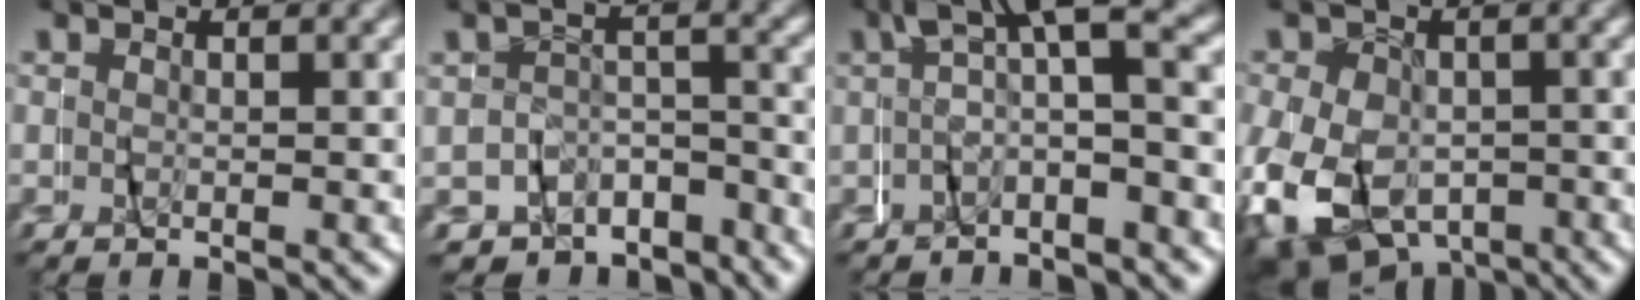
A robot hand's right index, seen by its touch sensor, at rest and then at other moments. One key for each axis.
{"total": 5.0, "fx": -4.4, "fy": 2.2, "fz": -0.7, "tx": 0.010, "ty": -0.009, "tz": -0.075}
{"total": 3.7, "fx": 0.9, "fy": 1.0, "fz": 3.4, "tx": -0.048, "ty": 0.022, "tz": -0.001}
{"total": 10.6, "fx": -4.8, "fy": 8.3, "fz": 4.5, "tx": -0.108, "ty": -0.060, "tz": -0.056}